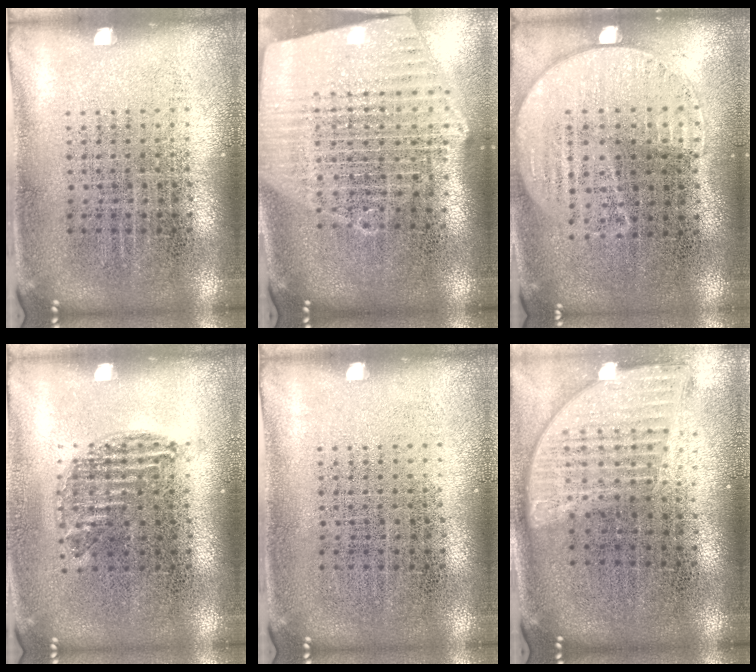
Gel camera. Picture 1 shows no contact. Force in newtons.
{"total": 2.6, "press": 2.2, "slide": 1.3}
{"total": 1.2, "press": 1.0, "slide": 0.6}
{"total": 1.0, "press": 0.8, "slide": 0.5}
{"total": 0.0}
{"total": 1.9, "press": 1.6, "slide": 1.1}